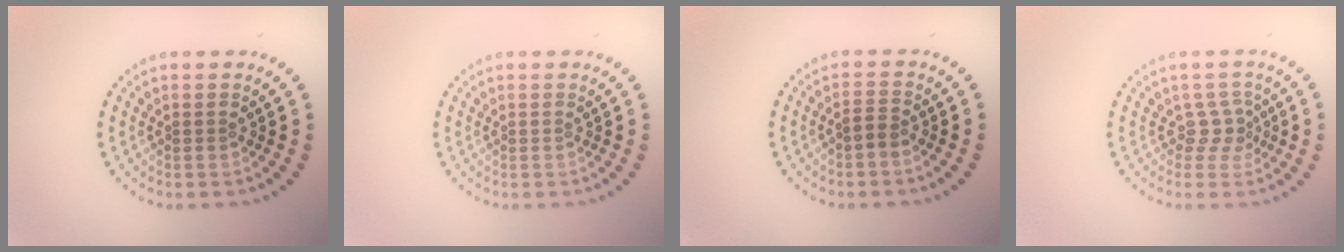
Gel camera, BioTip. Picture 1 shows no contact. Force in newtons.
{"total": 0.0}
{"total": 1.3, "press": 1.0, "slide": 0.8}
{"total": 2.0, "press": 1.3, "slide": 1.5}